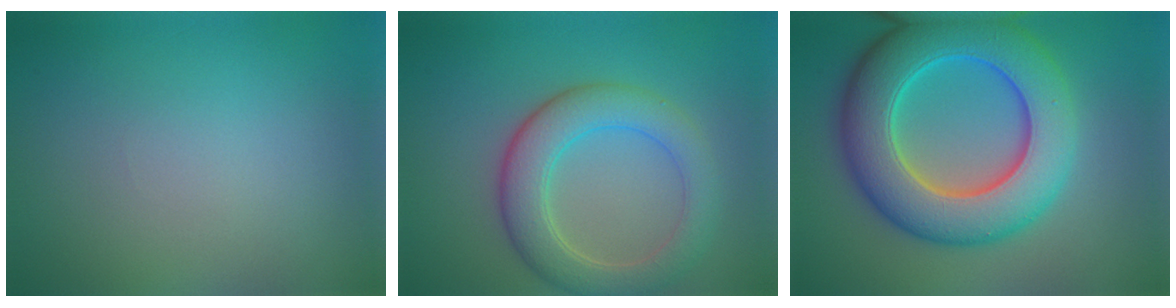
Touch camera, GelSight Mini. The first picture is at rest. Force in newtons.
{"total": 5.7, "press": 5.7, "slide": 0.3}
{"total": 11.3, "press": 11.3, "slide": 0.2}